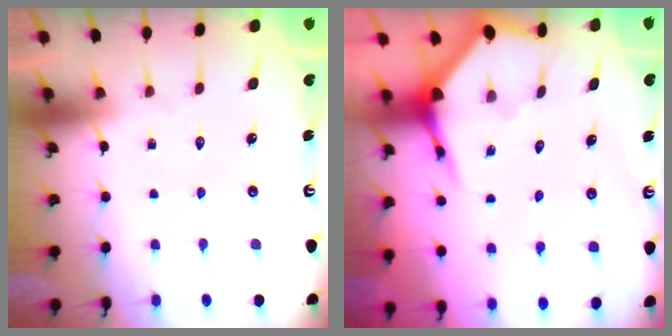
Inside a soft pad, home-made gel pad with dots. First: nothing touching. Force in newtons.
{"total": 4.0, "press": 3.9, "slide": 0.5}